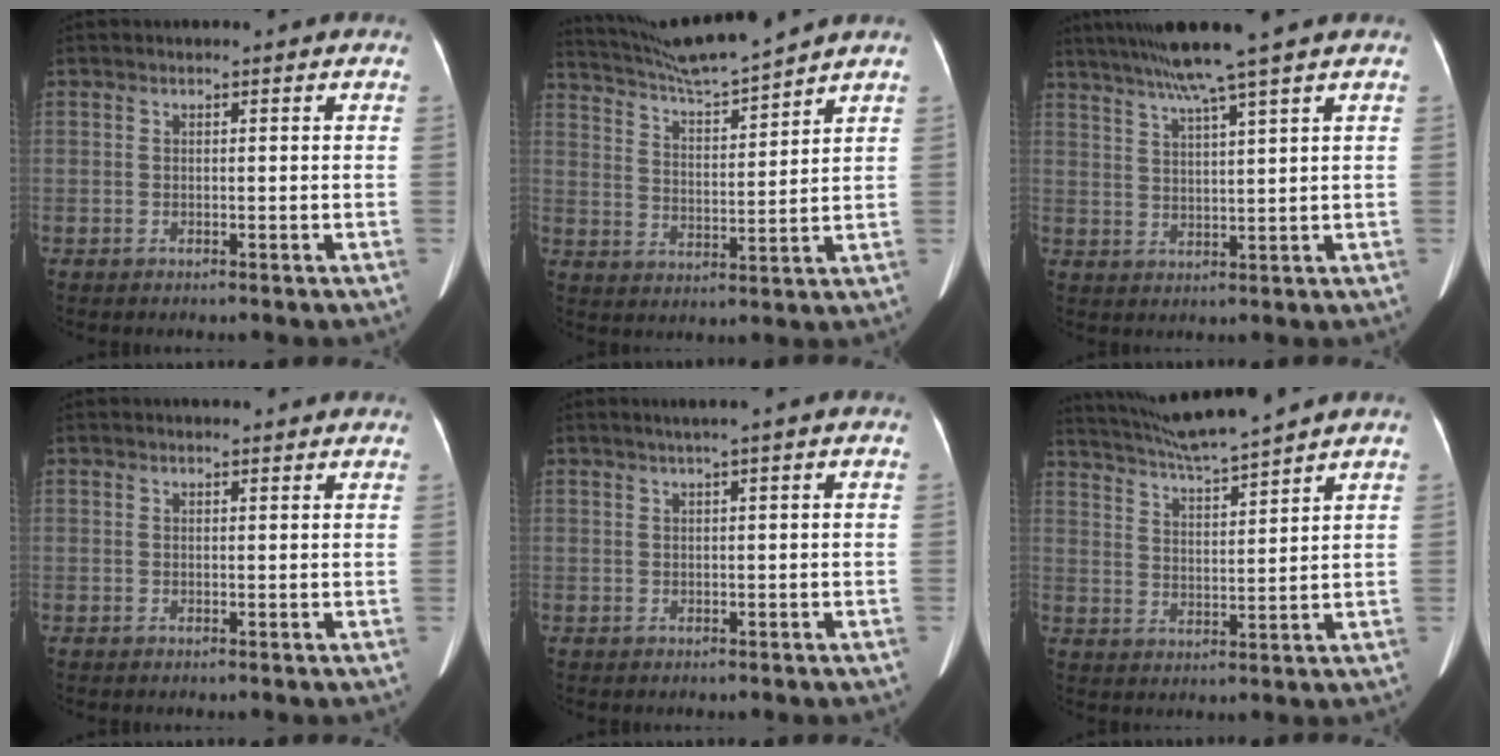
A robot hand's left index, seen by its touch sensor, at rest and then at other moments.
{"total": 11.7, "force": [10.9, -1.4, 3.9], "torque": [-0.076, 0.009, 0.191]}
{"total": 8.6, "force": [6.7, -1.9, 5.0], "torque": [-0.084, 0.014, 0.110]}
{"total": 4.1, "force": [3.7, 1.0, 1.6], "torque": [-0.017, 0.021, 0.040]}
{"total": 1.7, "force": [1.0, -0.5, 1.3], "torque": [-0.028, 0.002, 0.023]}
{"total": 10.6, "force": [9.8, -1.4, 3.9], "torque": [-0.075, 0.013, 0.171]}